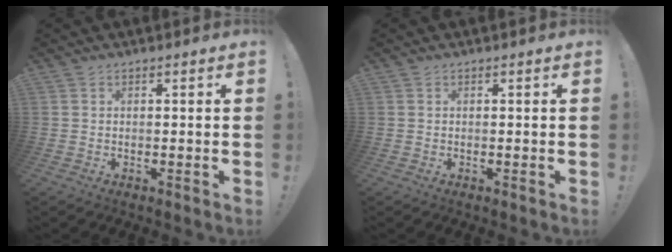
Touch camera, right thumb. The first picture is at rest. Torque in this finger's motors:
{"motor_torque": [0.00, 0.00, -0.01, 0.00, 0.00]}